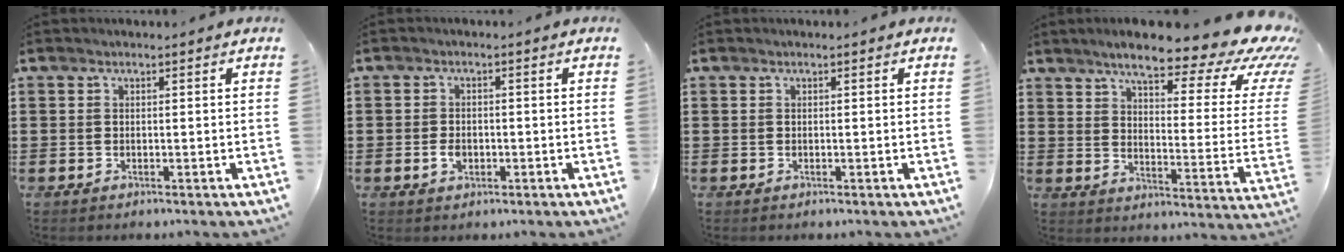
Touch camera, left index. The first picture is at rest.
{"total": 2.2, "force": [-0.6, 1.5, 1.5], "torque": [-0.039, 0.000, -0.015]}
{"total": 0.0}
{"total": 12.6, "force": [9.5, 1.8, 8.0], "torque": [-0.148, -0.060, 0.154]}